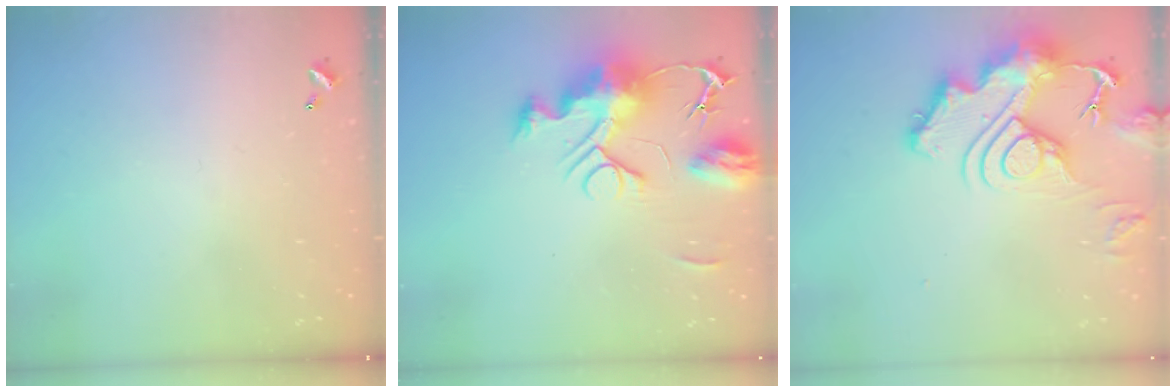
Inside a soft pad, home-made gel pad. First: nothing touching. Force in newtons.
{"total": 12.6, "press": 12.6, "slide": 1.2}
{"total": 16.4, "press": 16.3, "slide": 1.5}